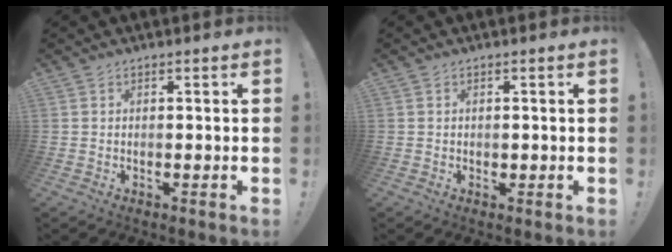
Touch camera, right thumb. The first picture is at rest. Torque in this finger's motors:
{"motor_torque": [-0.18, -0.12, 0.01, 0.11, 0.00]}